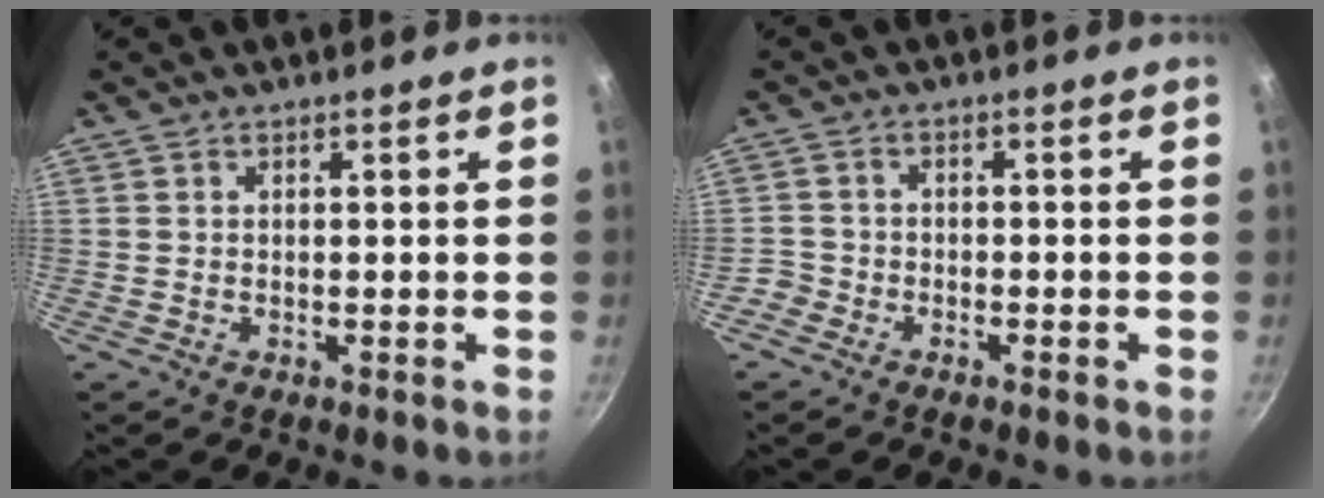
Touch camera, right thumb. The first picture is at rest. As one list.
[{"total": 2.8, "force": [-2.2, 1.6, 0.6], "torque": [-0.017, 0.023, -0.047]}]